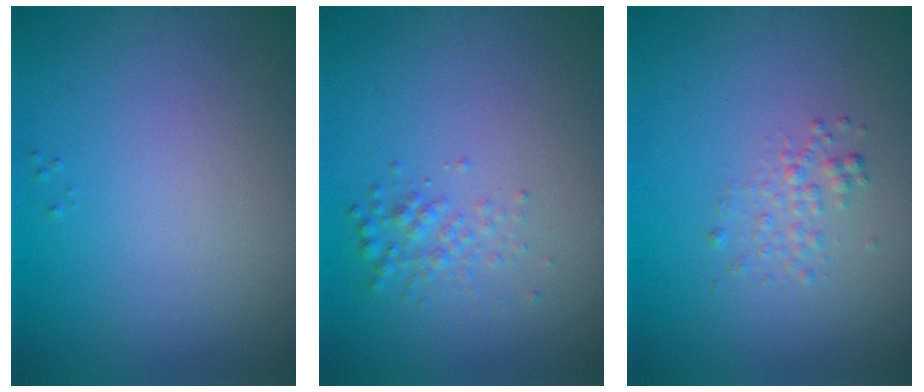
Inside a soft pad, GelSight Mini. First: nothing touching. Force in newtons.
{"total": 1.7, "press": 1.7, "slide": 0.1}
{"total": 1.4, "press": 1.4, "slide": 0.1}